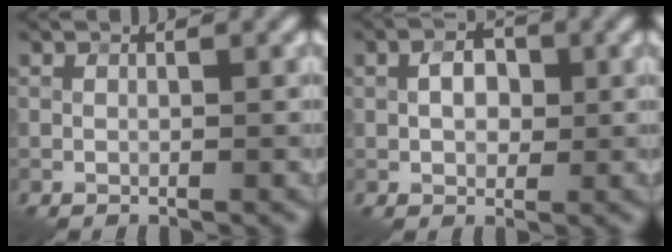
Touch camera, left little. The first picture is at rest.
{"total": 2.9, "force": [0.3, 2.0, 2.1], "torque": [-0.037, 0.005, 0.002]}